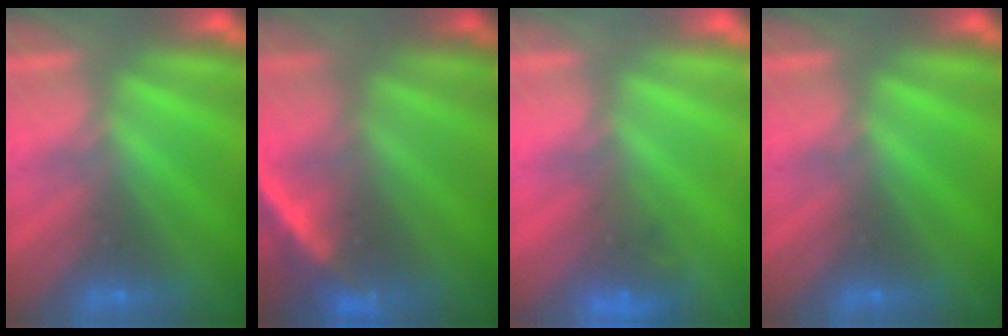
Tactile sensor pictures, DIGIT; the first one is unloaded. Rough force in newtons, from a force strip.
{"total": 2.2}
{"total": 4.6}
{"total": 0.0}